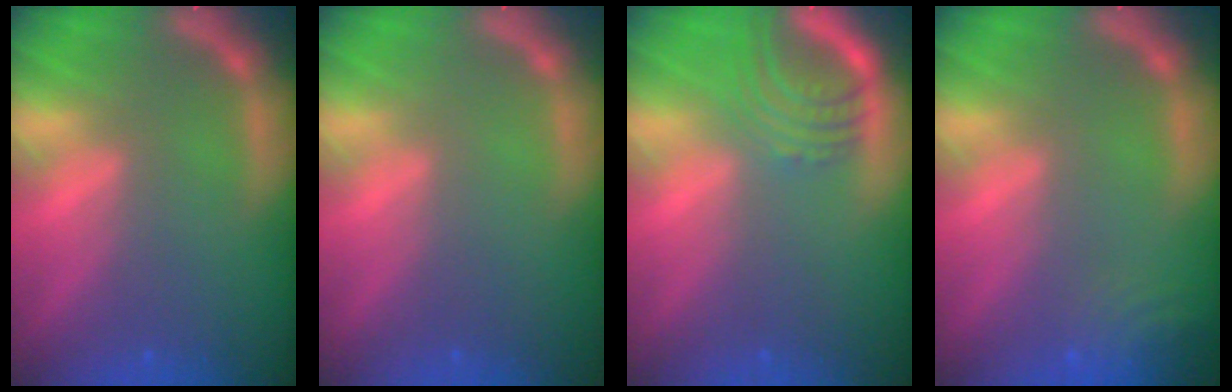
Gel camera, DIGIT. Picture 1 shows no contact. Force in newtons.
{"total": 0.0}
{"total": 5.0}
{"total": 4.6}